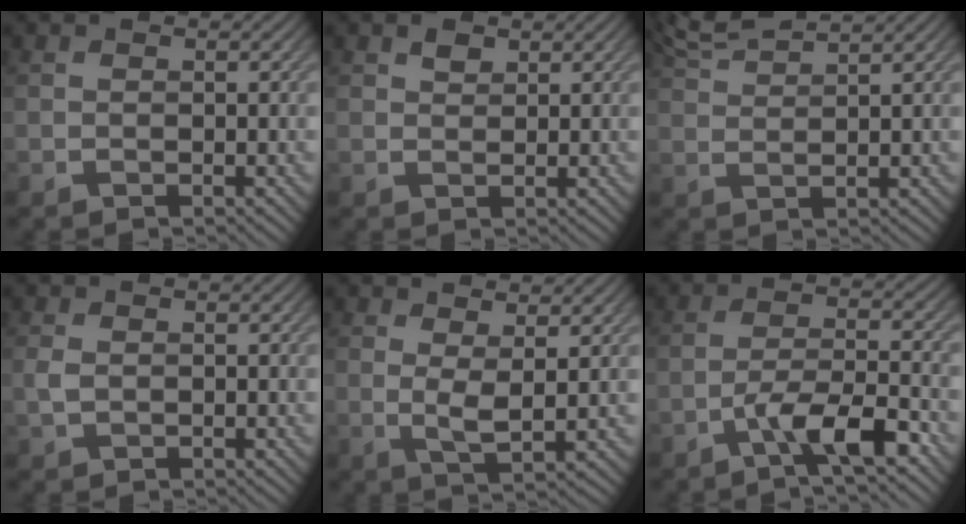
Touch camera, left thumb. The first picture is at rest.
{"total": 1.2, "force": [1.1, 0.6, 0.3], "torque": [-0.009, 0.000, 0.019]}
{"total": 4.6, "force": [4.1, 0.3, 2.0], "torque": [-0.041, 0.016, 0.074]}
{"total": 1.3, "force": [0.2, 0.9, 0.9], "torque": [-0.028, 0.000, 0.002]}
{"total": 3.1, "force": [1.5, 0.6, 2.7], "torque": [-0.061, -0.007, 0.029]}
{"total": 6.8, "force": [-4.1, 1.4, 5.3], "torque": [-0.092, 0.012, -0.079]}